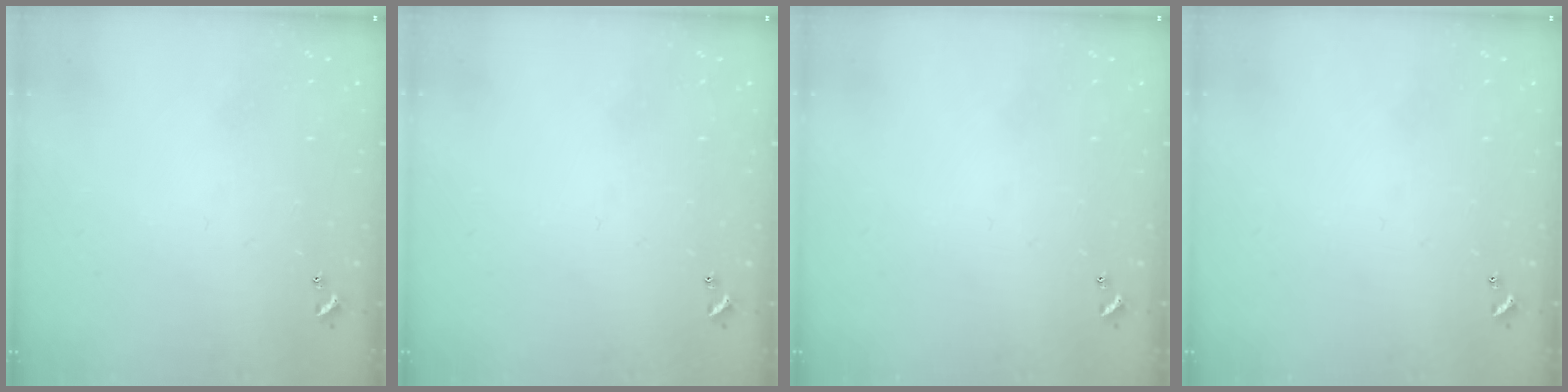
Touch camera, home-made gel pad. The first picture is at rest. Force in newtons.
{"total": 0.0}
{"total": 0.0}
{"total": 0.0}